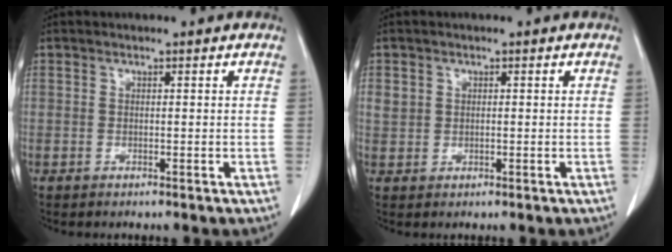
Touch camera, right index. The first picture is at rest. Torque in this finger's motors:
{"motor_torque": [0.08, -0.03, 0.08, 0.01]}